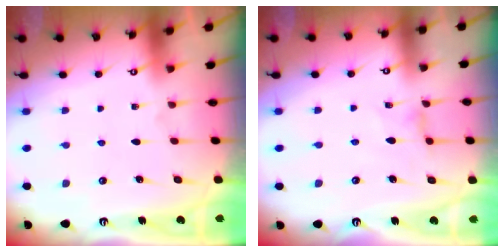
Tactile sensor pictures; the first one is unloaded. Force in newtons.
{"total": 1.4, "press": 1.4, "slide": 0.4}